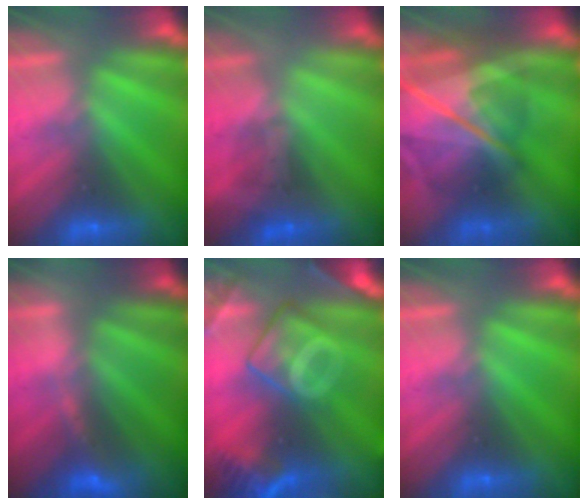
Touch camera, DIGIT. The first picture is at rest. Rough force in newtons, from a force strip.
{"total": 1.6}
{"total": 7.8}
{"total": 3.3}
{"total": 7.8}
{"total": 0.0}